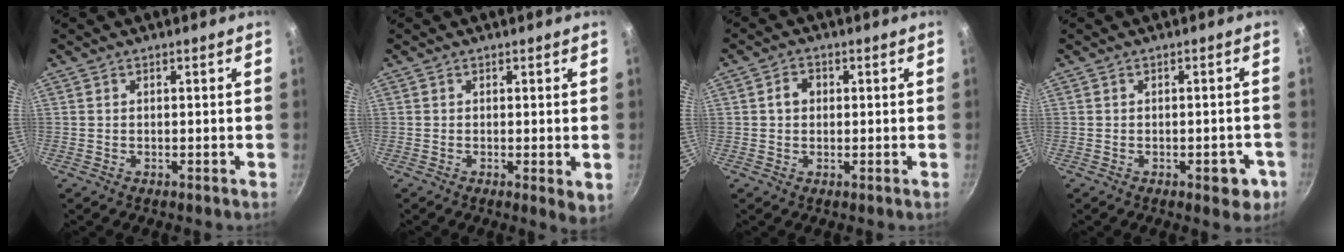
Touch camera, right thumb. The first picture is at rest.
{"total": 3.0, "force": [-0.5, 0.7, 2.9], "torque": [-0.043, -0.011, -0.010]}
{"total": 3.0, "force": [0.3, 2.5, 1.7], "torque": [-0.023, 0.009, 0.003]}
{"total": 4.3, "force": [-2.1, 2.1, 3.2], "torque": [-0.019, 0.014, -0.022]}